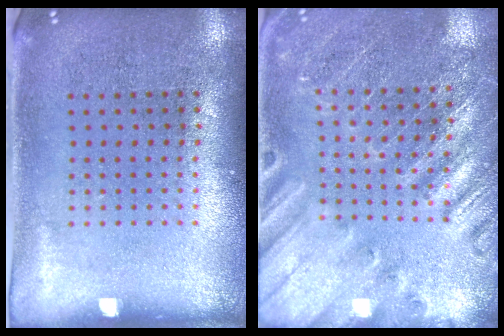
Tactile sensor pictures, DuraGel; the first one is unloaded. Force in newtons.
{"total": 2.4, "press": 2.4, "slide": 0.3}